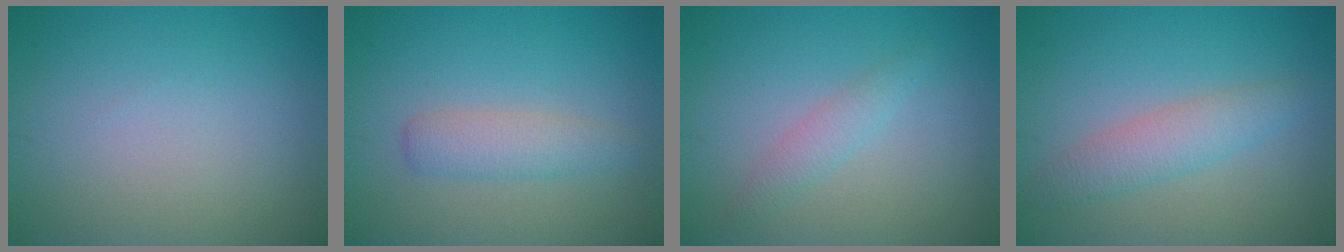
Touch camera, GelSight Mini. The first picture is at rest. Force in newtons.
{"total": 2.5, "press": 2.5, "slide": 0.0}
{"total": 1.6, "press": 1.6, "slide": 0.2}
{"total": 3.0, "press": 3.0, "slide": 0.0}